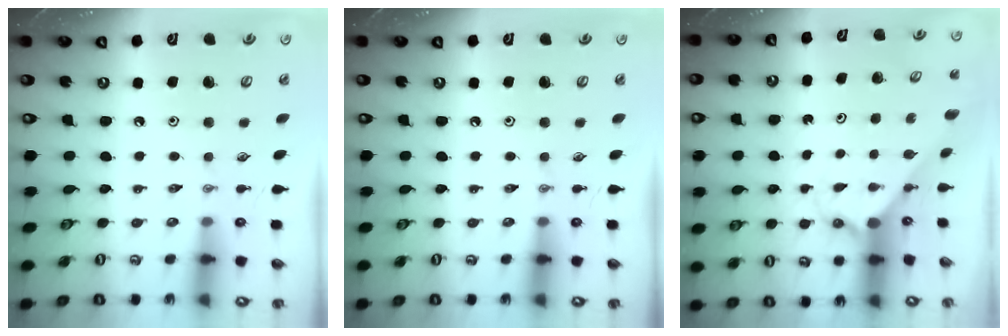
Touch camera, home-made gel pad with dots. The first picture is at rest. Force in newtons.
{"total": 0.0}
{"total": 1.7, "press": 1.7, "slide": 0.2}